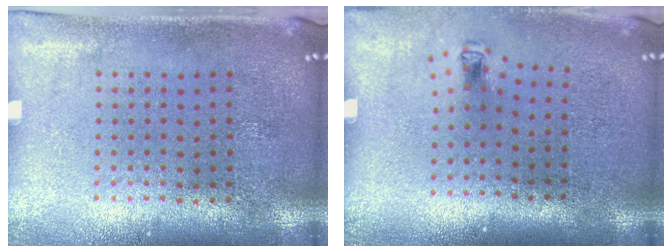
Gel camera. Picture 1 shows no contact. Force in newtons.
{"total": 0.6, "press": 0.3, "slide": 0.5}